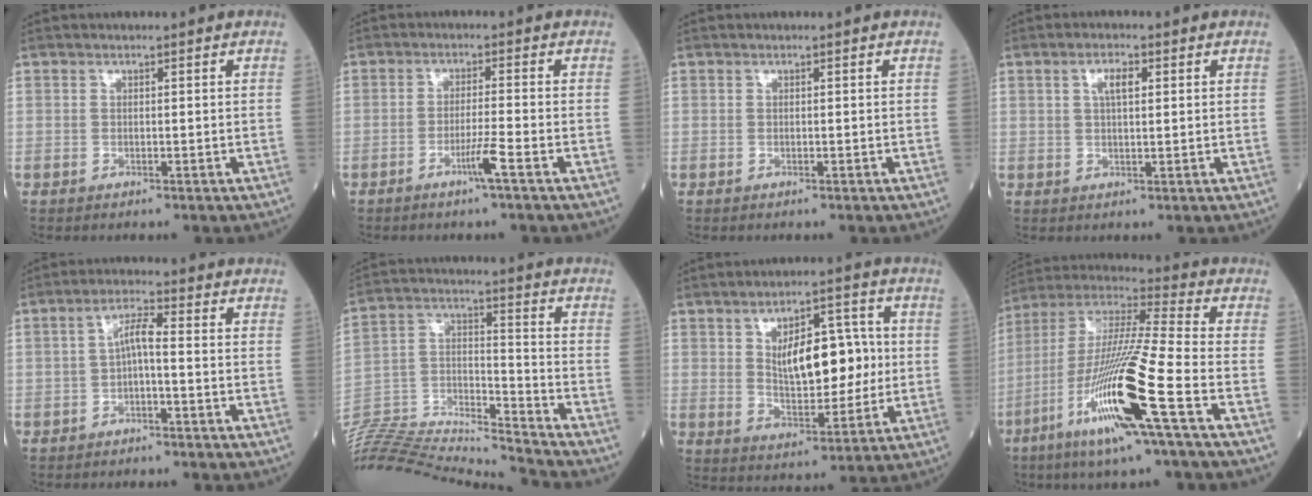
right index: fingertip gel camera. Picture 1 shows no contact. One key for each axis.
{"total": 3.6, "fx": -2.0, "fy": -0.7, "fz": 3.0, "tx": -0.058, "ty": -0.007, "tz": -0.040}
{"total": 0.0}
{"total": 3.1, "fx": 1.1, "fy": 0.9, "fz": 2.7, "tx": -0.053, "ty": 0.004, "tz": 0.020}
{"total": 3.6, "fx": -0.6, "fy": 0.6, "fz": 3.5, "tx": -0.062, "ty": 0.014, "tz": -0.011}
{"total": 24.0, "fx": -23.0, "fy": -0.6, "fz": 6.7, "tx": -0.151, "ty": 0.000, "tz": -0.381}
{"total": 10.9, "fx": 1.6, "fy": 4.8, "fz": 9.7, "tx": -0.153, "ty": 0.010, "tz": 0.033}
{"total": 19.0, "fx": -7.6, "fy": -0.4, "fz": 17.4, "tx": -0.368, "ty": -0.030, "tz": -0.153}